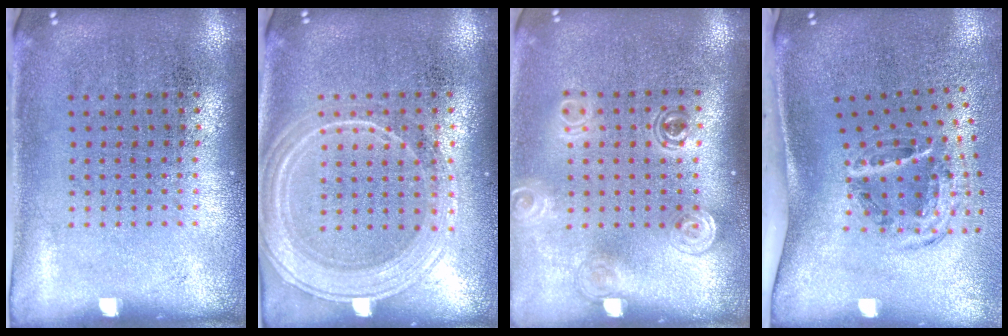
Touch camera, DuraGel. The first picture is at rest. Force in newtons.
{"total": 1.9, "press": 1.8, "slide": 0.3}
{"total": 1.5, "press": 1.3, "slide": 0.9}
{"total": 2.0, "press": 1.3, "slide": 1.5}